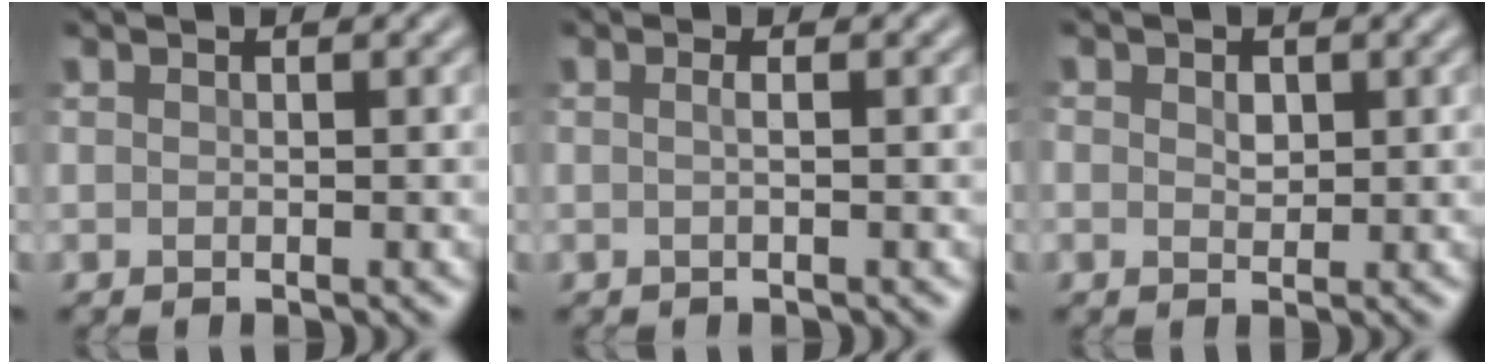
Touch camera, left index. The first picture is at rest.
{"total": 0.9, "force": [-0.3, 0.3, 0.8], "torque": [-0.011, 0.002, -0.010]}
{"total": 0.9, "force": [-0.1, 0.8, 0.5], "torque": [-0.011, -0.004, 0.002]}